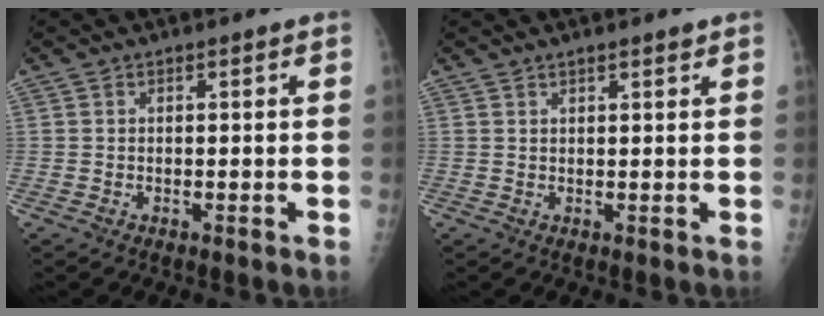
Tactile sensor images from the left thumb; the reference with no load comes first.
{"total": 1.8, "force": [1.4, 0.3, 1.0], "torque": [-0.012, -0.004, 0.021]}